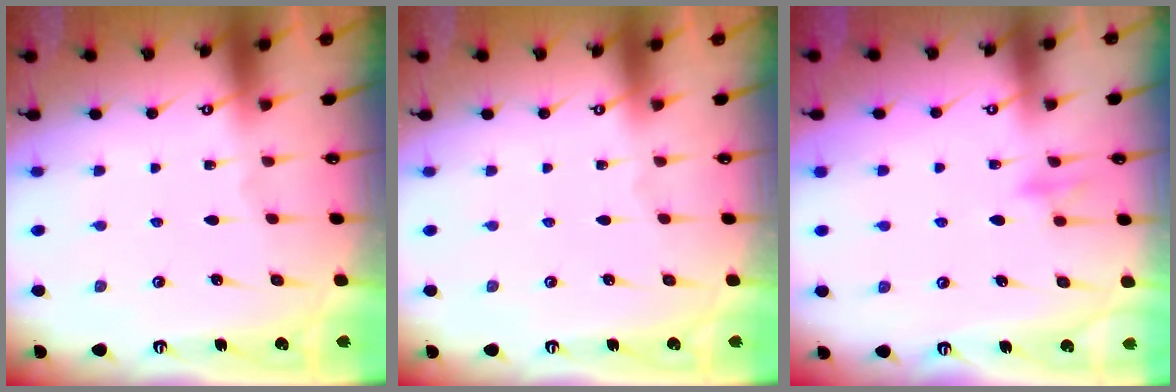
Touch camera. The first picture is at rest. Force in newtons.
{"total": 0.0}
{"total": 8.2, "press": 8.2, "slide": 0.6}